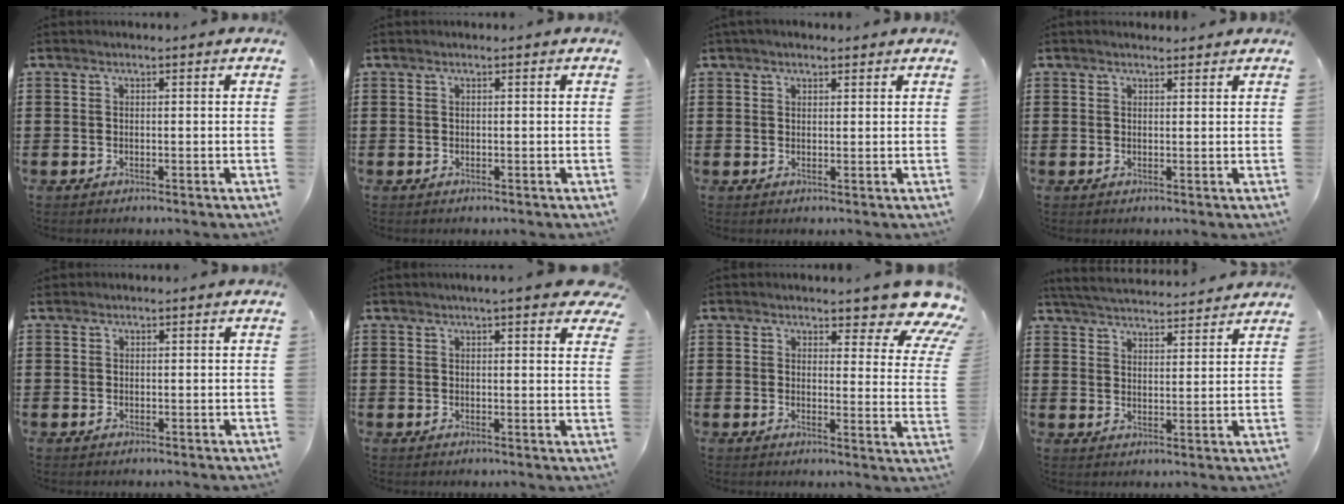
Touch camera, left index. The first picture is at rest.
{"total": 0.0}
{"total": 1.7, "force": [1.4, 0.7, 0.5], "torque": [-0.013, 0.003, 0.028]}
{"total": 1.0, "force": [1.0, 0.2, 0.1], "torque": [-0.003, 0.000, 0.020]}
{"total": 0.7, "force": [0.3, 0.6, 0.1], "torque": [-0.005, 0.004, 0.004]}
{"total": 3.7, "force": [3.1, 0.1, 2.0], "torque": [-0.032, -0.008, 0.053]}
{"total": 7.0, "force": [5.8, 1.6, 3.6], "torque": [-0.059, -0.038, 0.098]}
{"total": 4.6, "force": [4.6, 0.0, 0.6], "torque": [-0.030, -0.028, 0.080]}